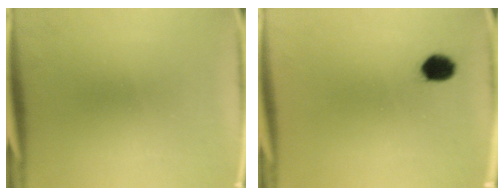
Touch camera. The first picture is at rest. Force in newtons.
{"total": 4.6}